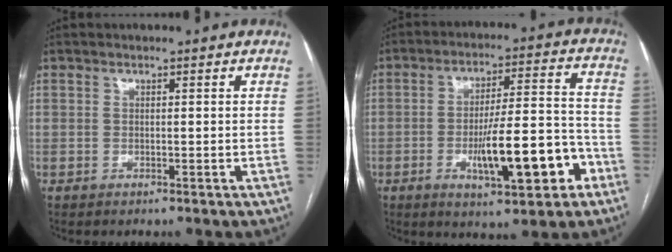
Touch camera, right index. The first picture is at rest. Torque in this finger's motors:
{"motor_torque": [1.19, -0.66, 0.74, 0.16]}